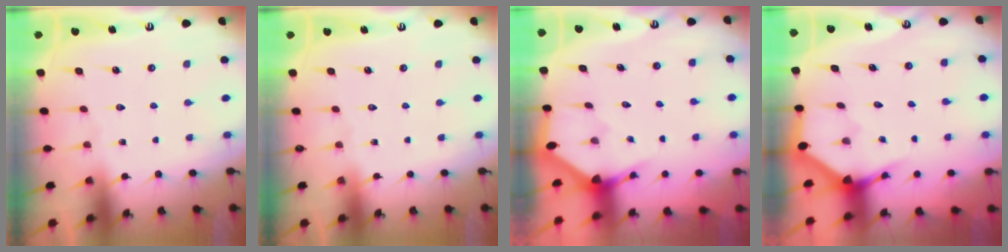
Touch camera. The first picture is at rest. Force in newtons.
{"total": 0.0}
{"total": 2.8, "press": 2.8, "slide": 0.2}
{"total": 3.4, "press": 3.4, "slide": 0.2}